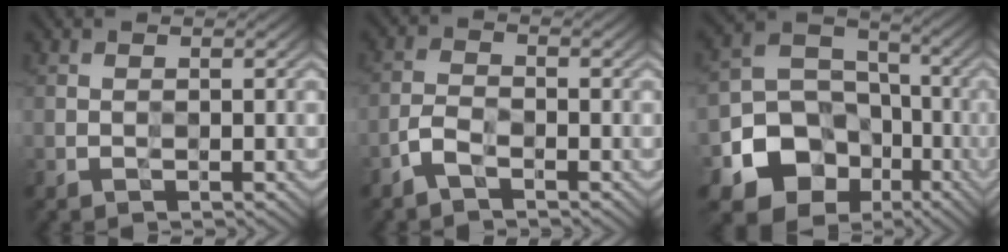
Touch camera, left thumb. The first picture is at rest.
{"total": 2.6, "force": [-1.8, 0.8, 1.7], "torque": [-0.043, 0.005, -0.047]}
{"total": 13.9, "force": [-6.1, 11.4, 5.2], "torque": [-0.129, -0.031, -0.127]}